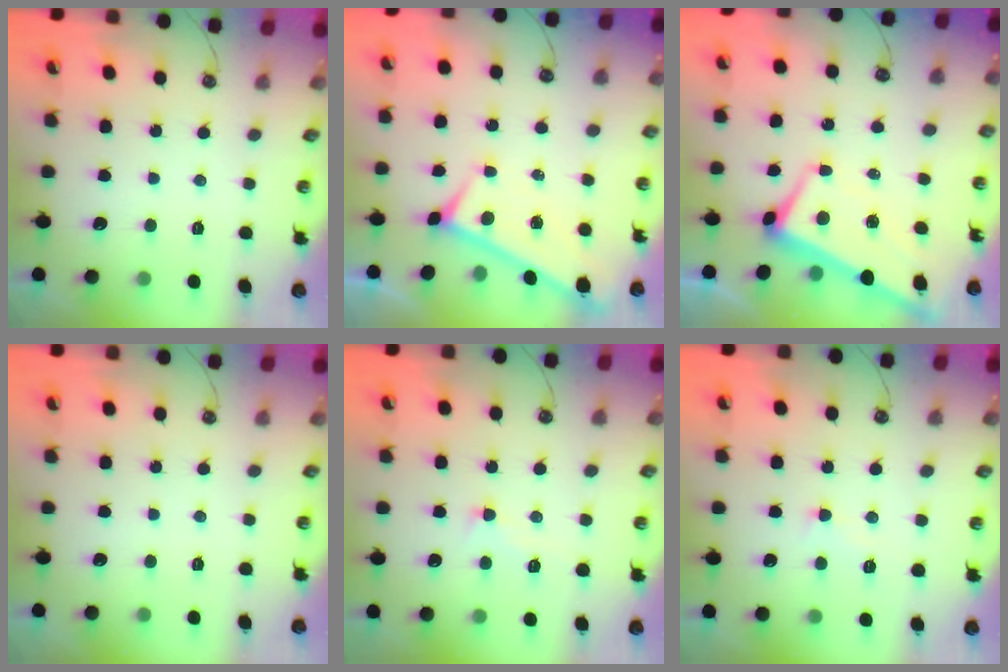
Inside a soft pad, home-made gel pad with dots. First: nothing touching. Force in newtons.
{"total": 0.0}
{"total": 1.1, "press": 0.6, "slide": 0.9}
{"total": 0.0}
{"total": 2.3, "press": 2.1, "slide": 0.8}
{"total": 2.6, "press": 2.6, "slide": 0.5}